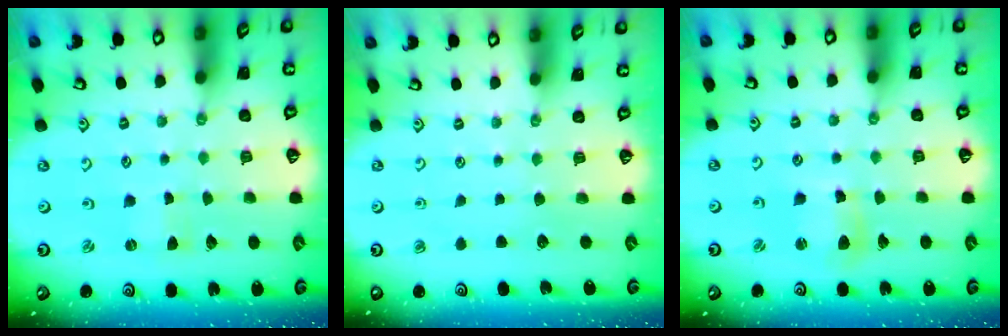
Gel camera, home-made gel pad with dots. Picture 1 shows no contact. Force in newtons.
{"total": 0.0}
{"total": 6.8, "press": 6.7, "slide": 1.1}